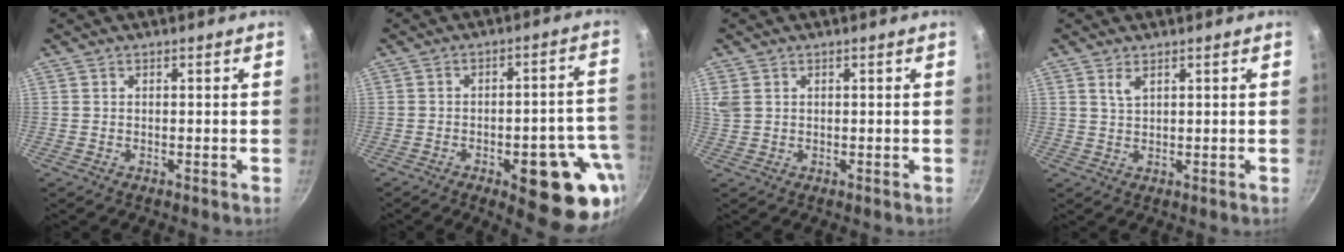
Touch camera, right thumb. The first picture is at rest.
{"total": 17.9, "force": [-7.4, 6.9, 14.8], "torque": [-0.121, 0.030, -0.090]}
{"total": 2.7, "force": [1.1, 2.0, 1.5], "torque": [-0.027, 0.002, 0.027]}
{"total": 2.2, "force": [1.2, 1.0, 1.5], "torque": [-0.028, -0.006, 0.025]}